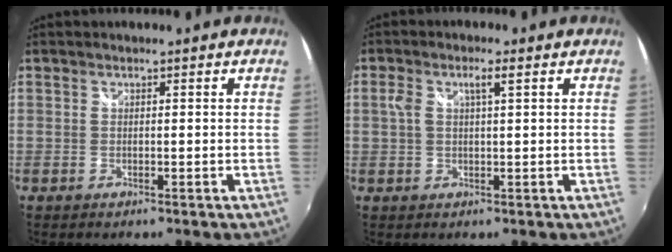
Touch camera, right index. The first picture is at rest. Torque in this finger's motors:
{"motor_torque": [0.09, 0.00, 0.09, 0.02]}